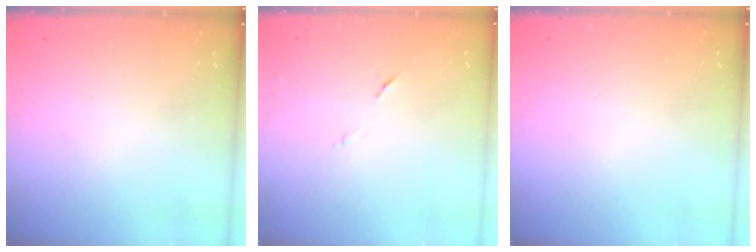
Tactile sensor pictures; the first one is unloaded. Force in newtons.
{"total": 6.1, "press": 6.1, "slide": 0.6}
{"total": 0.0}